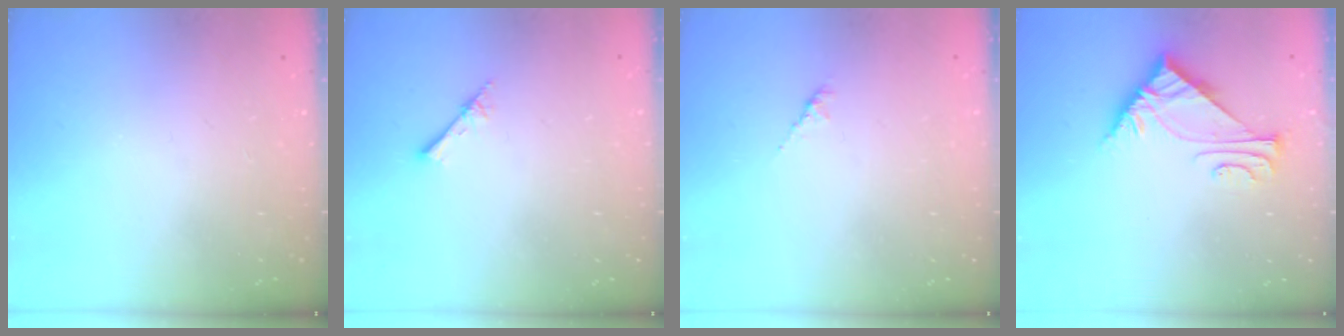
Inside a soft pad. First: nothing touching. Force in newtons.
{"total": 2.4, "press": 2.4, "slide": 0.3}
{"total": 1.5, "press": 1.4, "slide": 0.5}
{"total": 6.4, "press": 6.4, "slide": 0.1}